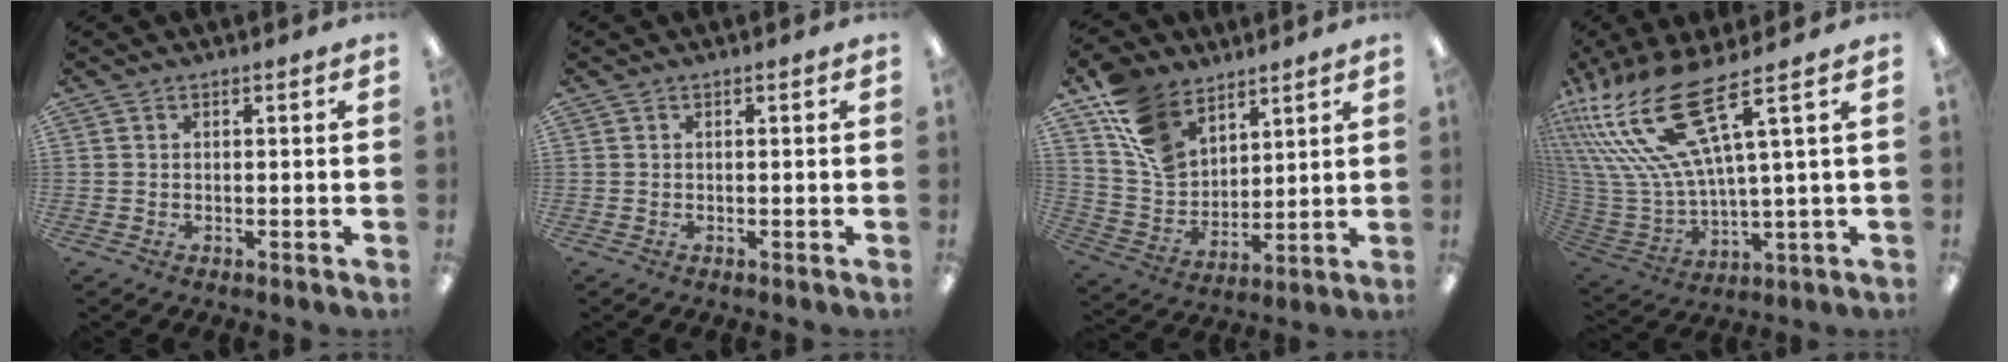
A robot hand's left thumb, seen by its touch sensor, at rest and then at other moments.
{"total": 0.0}
{"total": 13.5, "force": [9.1, 8.6, 4.9], "torque": [-0.114, -0.044, 0.182]}
{"total": 24.5, "force": [12.4, 7.5, 19.8], "torque": [-0.417, -0.069, 0.213]}